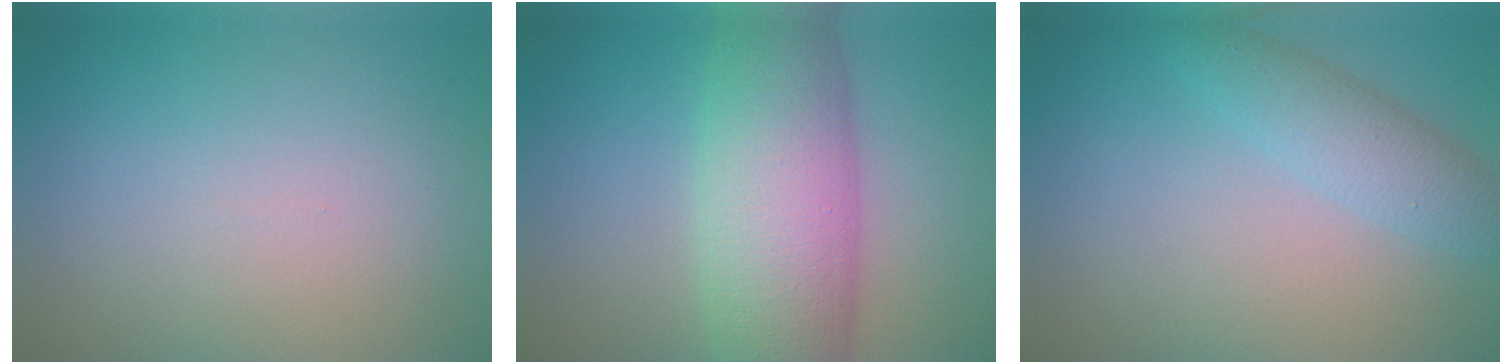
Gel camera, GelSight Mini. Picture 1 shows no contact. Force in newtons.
{"total": 9.7, "press": 9.7, "slide": 0.1}
{"total": 3.5, "press": 3.5, "slide": 0.2}